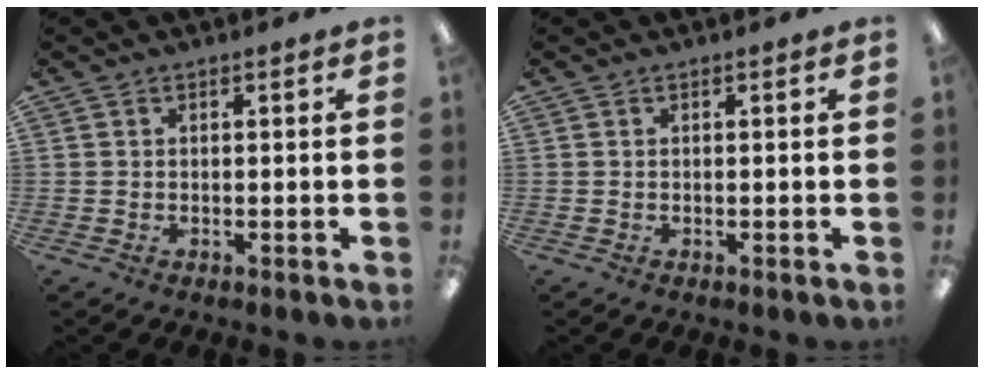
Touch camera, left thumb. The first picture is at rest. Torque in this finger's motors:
{"motor_torque": [-0.01, 0.01, -0.04, 0.05, 0.00]}